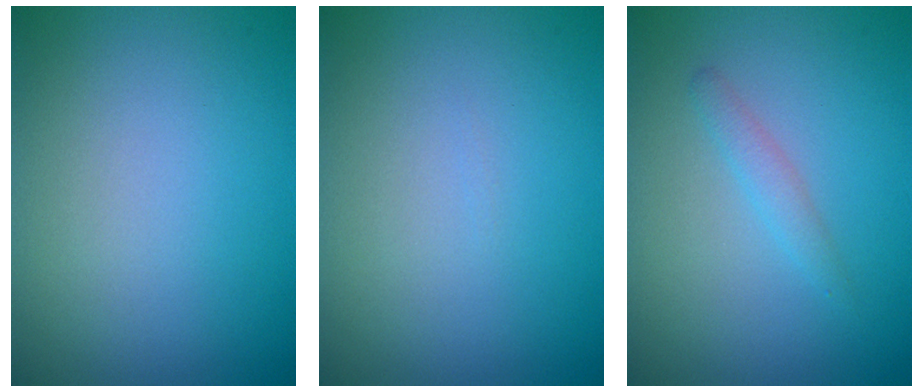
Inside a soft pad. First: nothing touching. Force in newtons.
{"total": 0.0}
{"total": 1.2, "press": 1.2, "slide": 0.0}